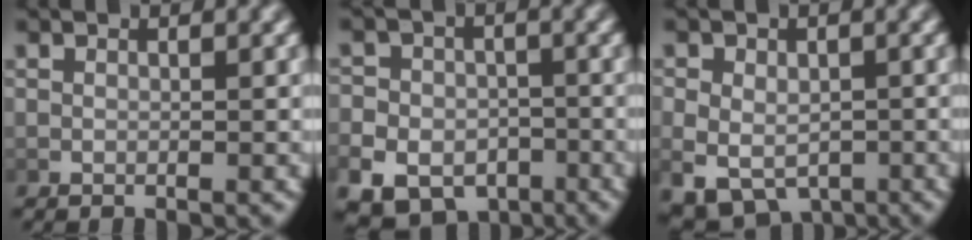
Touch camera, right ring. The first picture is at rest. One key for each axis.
{"total": 8.4, "fx": -5.2, "fy": 6.1, "fz": 2.4, "tx": -0.034, "ty": -0.034, "tz": -0.086}
{"total": 6.4, "fx": -3.0, "fy": 4.8, "fz": 2.8, "tx": -0.065, "ty": -0.046, "tz": -0.027}